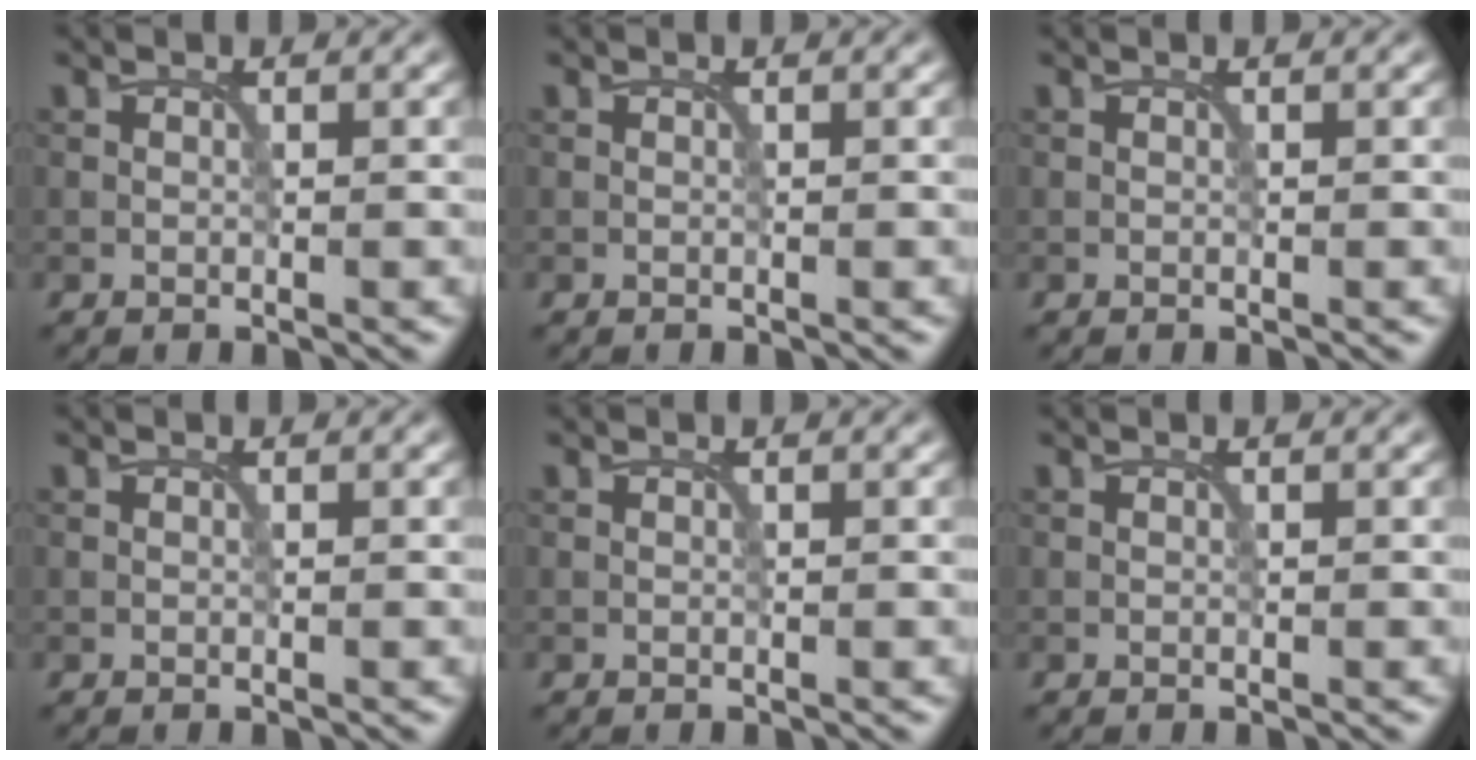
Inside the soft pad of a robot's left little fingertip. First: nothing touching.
{"total": 0.0}
{"total": 0.0}
{"total": 0.0}
{"total": 0.0}
{"total": 0.0}